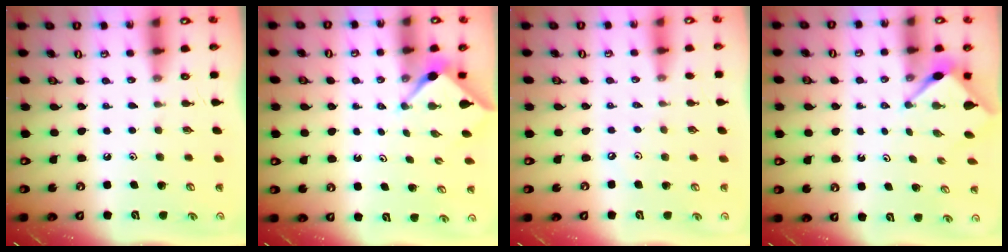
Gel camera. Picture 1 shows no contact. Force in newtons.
{"total": 2.9, "press": 2.9, "slide": 0.2}
{"total": 2.1, "press": 2.0, "slide": 0.5}
{"total": 2.9, "press": 2.8, "slide": 0.4}